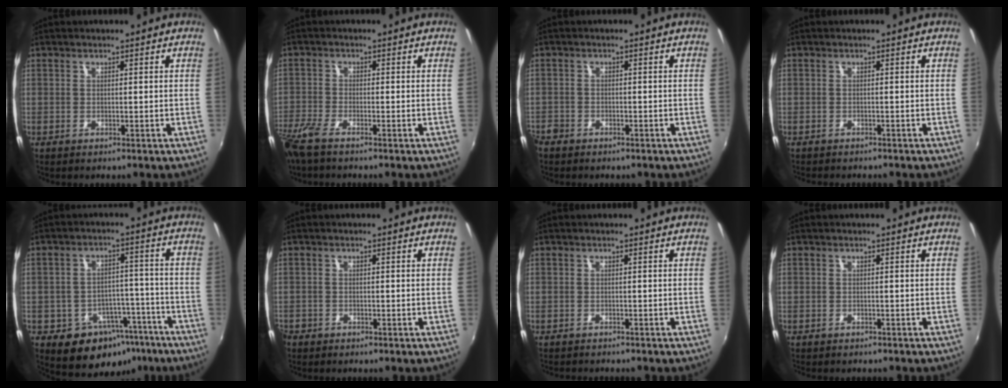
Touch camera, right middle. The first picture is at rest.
{"total": 5.6, "force": [-4.4, 1.1, 3.3], "torque": [-0.089, -0.020, -0.090]}
{"total": 3.9, "force": [-2.9, 2.4, 0.8], "torque": [-0.030, -0.006, -0.054]}
{"total": 2.2, "force": [-2.0, 0.5, 0.6], "torque": [-0.018, -0.013, -0.031]}
{"total": 13.2, "force": [-7.8, 9.2, 5.4], "torque": [-0.099, 0.027, -0.081]}
{"total": 2.0, "force": [-1.6, 1.2, 0.2], "torque": [-0.011, -0.002, -0.031]}
{"total": 2.3, "force": [-2.2, 0.4, 0.5], "torque": [-0.020, -0.014, -0.034]}
{"total": 1.5, "force": [-1.3, 0.5, 0.3], "torque": [-0.013, -0.007, -0.017]}